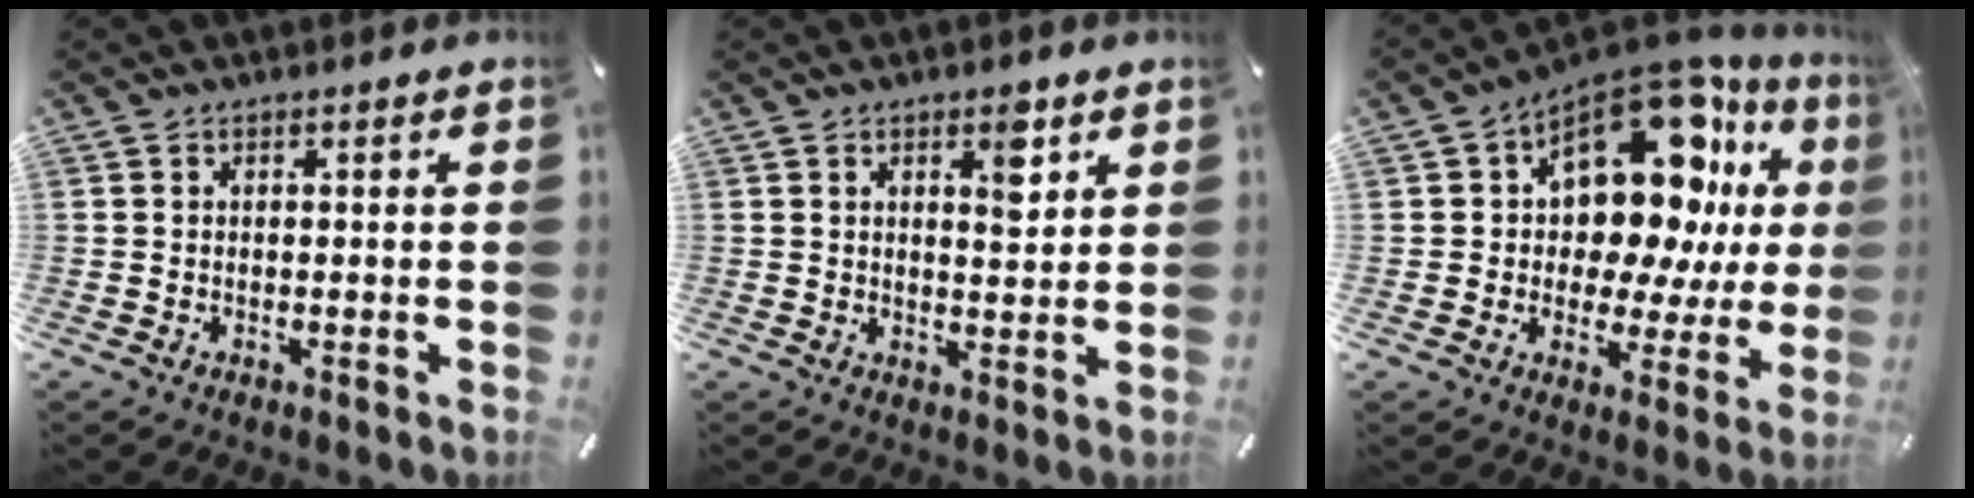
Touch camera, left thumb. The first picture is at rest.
{"total": 5.8, "force": [2.7, 2.6, 4.4], "torque": [-0.044, -0.015, 0.037]}
{"total": 18.2, "force": [8.8, 10.1, 12.2], "torque": [-0.184, -0.081, 0.145]}